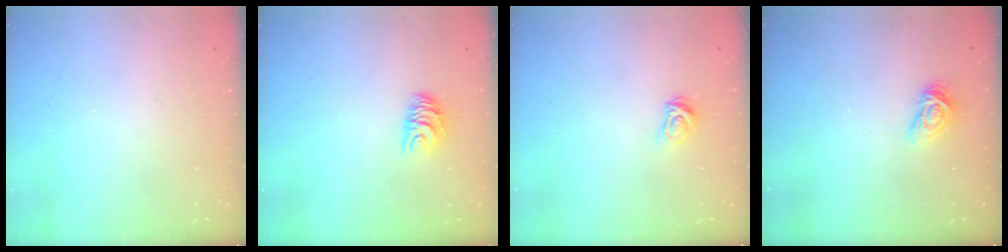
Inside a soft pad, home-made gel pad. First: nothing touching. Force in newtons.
{"total": 6.3, "press": 6.3, "slide": 0.4}
{"total": 5.6, "press": 5.6, "slide": 0.4}
{"total": 6.4, "press": 6.4, "slide": 0.1}